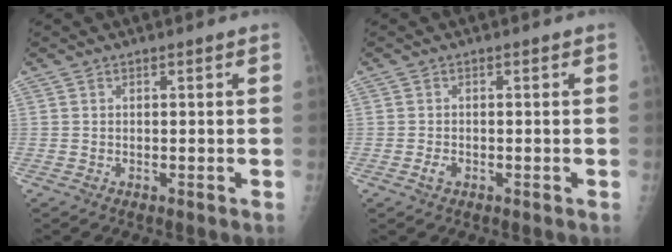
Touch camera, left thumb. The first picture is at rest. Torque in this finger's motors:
{"motor_torque": [-0.22, 0.10, 0.17, 0.13, 0.00]}